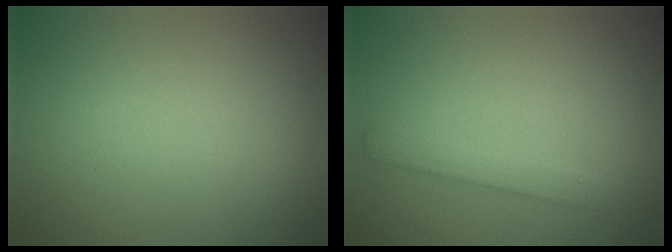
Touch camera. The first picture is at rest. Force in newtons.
{"total": 2.0, "press": 2.0, "slide": 0.0}